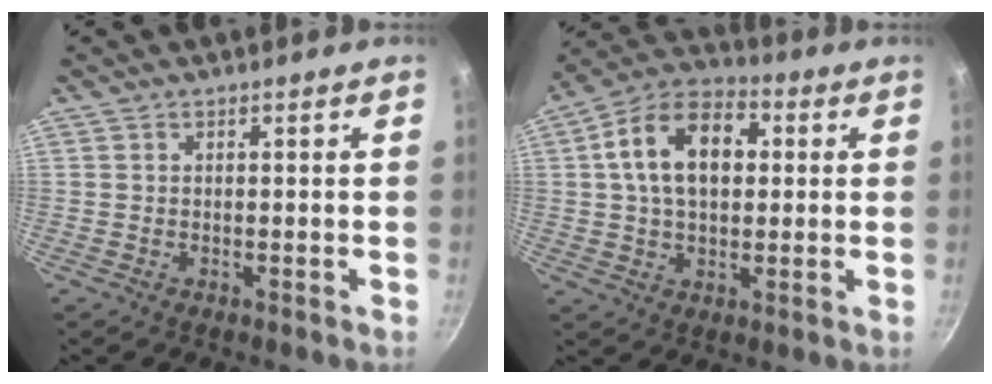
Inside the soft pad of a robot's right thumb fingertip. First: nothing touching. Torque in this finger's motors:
{"motor_torque": [0.51, 3.17, 1.52, 0.18, 0.16]}